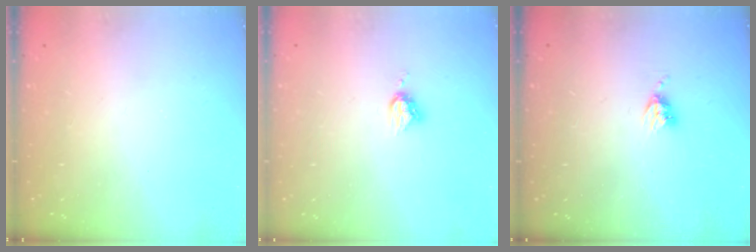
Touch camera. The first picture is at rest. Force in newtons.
{"total": 5.1, "press": 5.1, "slide": 0.0}
{"total": 5.2, "press": 5.2, "slide": 0.6}